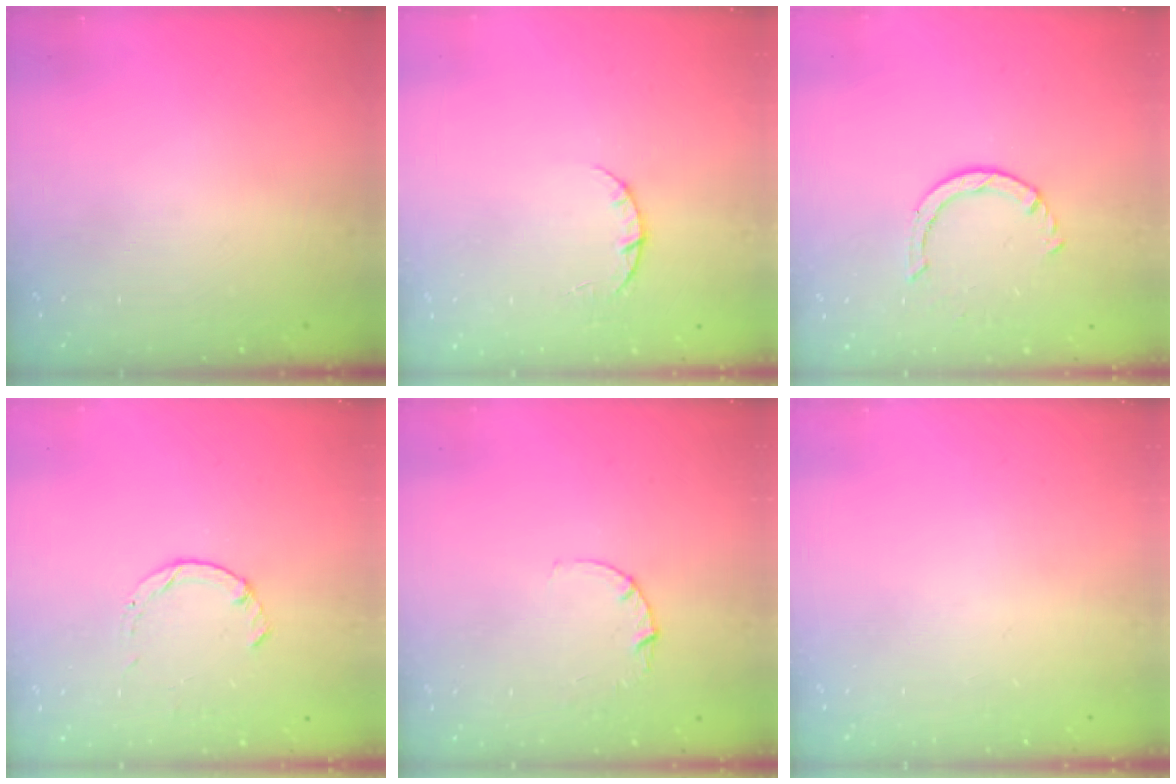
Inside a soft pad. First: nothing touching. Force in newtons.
{"total": 2.3, "press": 2.3, "slide": 0.3}
{"total": 2.2, "press": 2.2, "slide": 0.4}
{"total": 1.0, "press": 1.0, "slide": 0.3}
{"total": 2.8, "press": 2.8, "slide": 0.3}
{"total": 0.0}